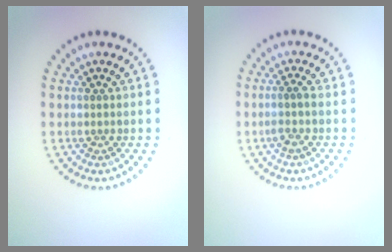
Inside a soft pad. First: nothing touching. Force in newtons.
{"total": 1.4, "press": 1.2, "slide": 0.8}